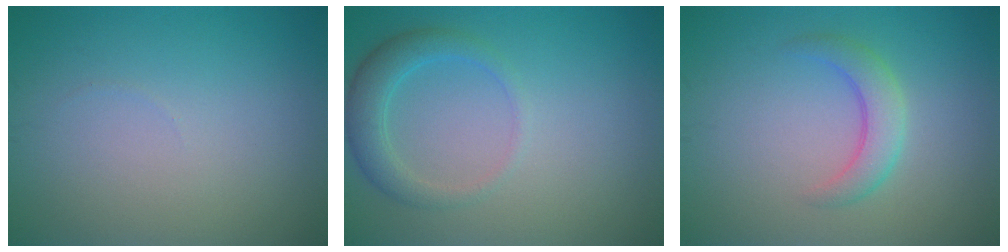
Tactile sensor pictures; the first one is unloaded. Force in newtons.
{"total": 2.9, "press": 2.9, "slide": 0.1}
{"total": 2.7, "press": 2.7, "slide": 0.2}